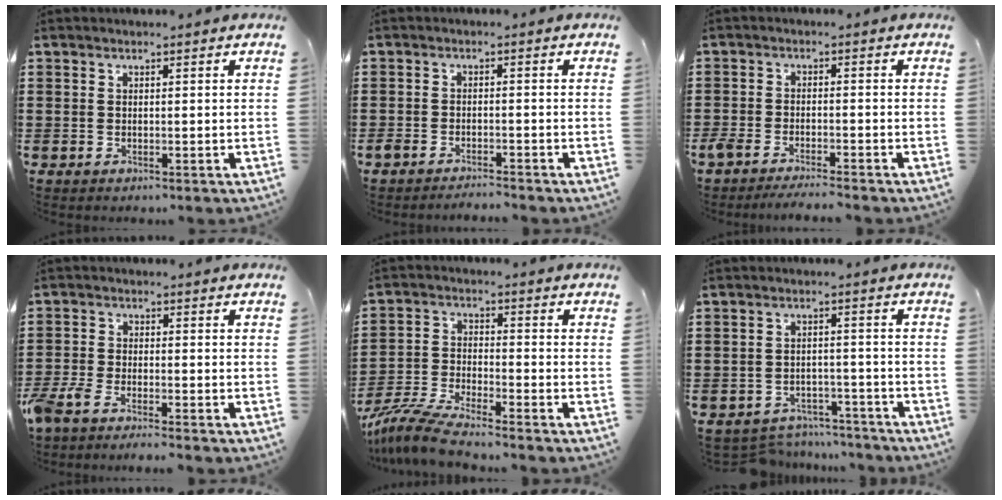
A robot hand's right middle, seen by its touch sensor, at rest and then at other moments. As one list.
[{"total": 2.2, "force": [-2.2, 0.1, 0.2], "torque": [-0.008, 0.000, -0.046]}, {"total": 3.0, "force": [-2.9, 0.2, 0.9], "torque": [-0.032, -0.005, -0.064]}, {"total": 3.9, "force": [-3.5, 0.5, 1.8], "torque": [-0.066, -0.014, -0.078]}, {"total": 6.8, "force": [-6.1, 0.2, 2.9], "torque": [-0.078, -0.011, -0.124]}, {"total": 4.3, "force": [-4.2, 0.7, 0.1], "torque": [-0.007, 0.004, -0.089]}]